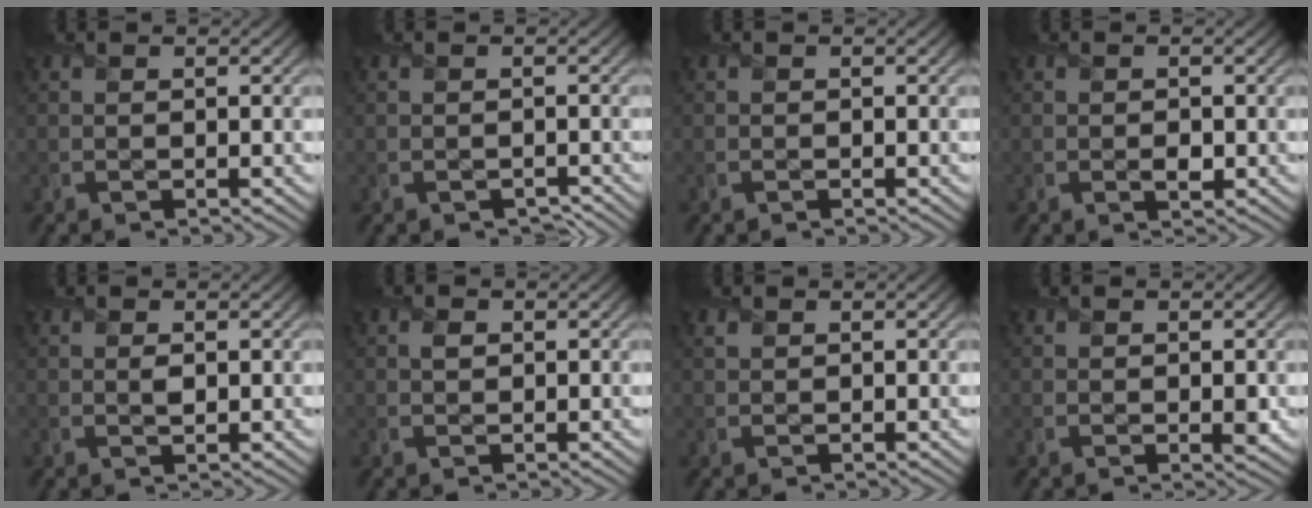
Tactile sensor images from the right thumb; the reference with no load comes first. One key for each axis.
{"total": 0.8, "fx": -0.7, "fy": 0.3, "fz": 0.1, "tx": 0.001, "ty": -0.007, "tz": -0.010}
{"total": 0.0}
{"total": 1.0, "fx": -0.3, "fy": 0.6, "fz": 0.7, "tx": -0.009, "ty": -0.006, "tz": -0.004}
{"total": 0.8, "fx": 0.3, "fy": 0.4, "fz": 0.6, "tx": -0.010, "ty": -0.005, "tz": 0.006}
{"total": 0.9, "fx": 0.3, "fy": 0.8, "fz": 0.5, "tx": -0.007, "ty": -0.002, "tz": 0.006}
{"total": 0.5, "fx": 0.4, "fy": 0.3, "fz": 0.0, "tx": -0.002, "ty": -0.002, "tz": 0.011}
{"total": 0.9, "fx": 0.1, "fy": 0.3, "fz": 0.9, "tx": -0.008, "ty": -0.007, "tz": 0.003}